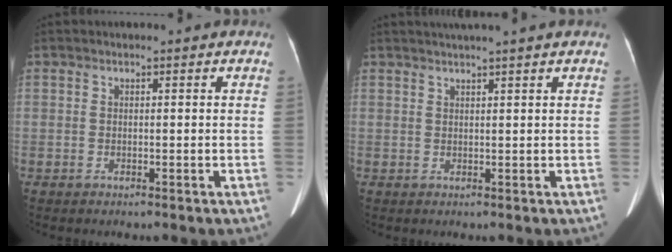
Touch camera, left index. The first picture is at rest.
{"total": 4.8, "force": [4.0, -1.0, 2.4], "torque": [-0.033, 0.024, 0.057]}